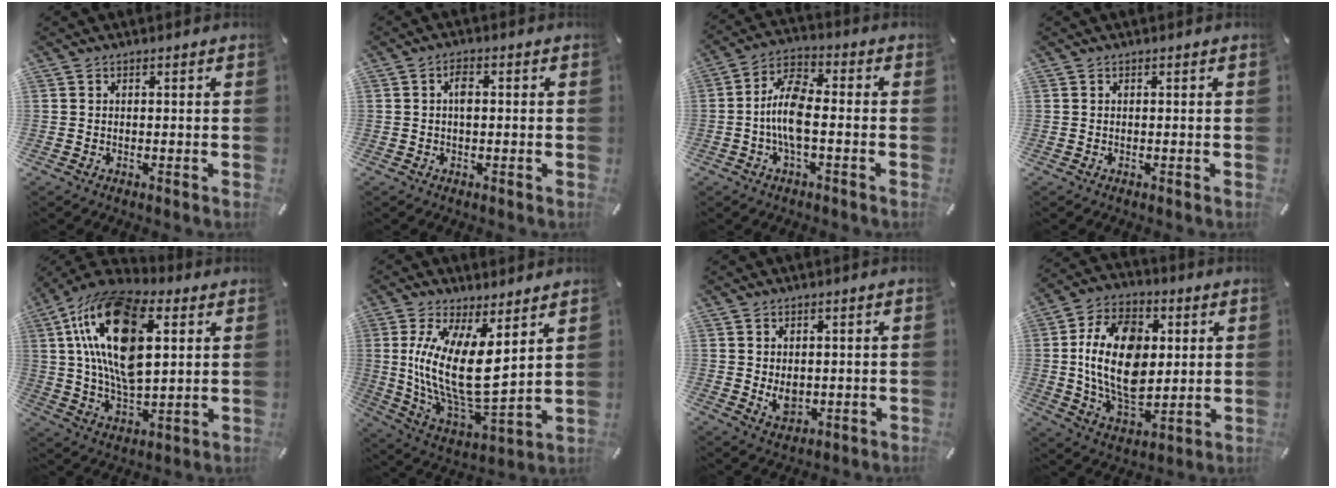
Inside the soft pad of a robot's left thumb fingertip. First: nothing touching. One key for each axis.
{"total": 2.5, "fx": 0.2, "fy": 1.2, "fz": 2.2, "tx": -0.044, "ty": 0.006, "tz": 0.002}
{"total": 9.6, "fx": -1.7, "fy": 4.1, "fz": 8.5, "tx": -0.175, "ty": 0.004, "tz": -0.030}
{"total": 0.0}
{"total": 21.9, "fx": 7.6, "fy": 12.1, "fz": 16.6, "tx": -0.346, "ty": -0.015, "tz": 0.125}
{"total": 17.0, "fx": 4.7, "fy": 6.8, "fz": 14.9, "tx": -0.316, "ty": -0.048, "tz": 0.087}
{"total": 4.4, "fx": 0.7, "fy": 3.2, "fz": 2.9, "tx": -0.052, "ty": -0.008, "tz": 0.010}
{"total": 18.9, "fx": 2.2, "fy": 12.7, "fz": 13.8, "tx": -0.276, "ty": 0.003, "tz": 0.037}